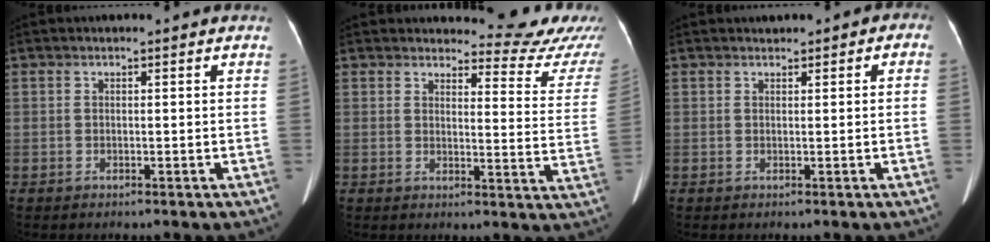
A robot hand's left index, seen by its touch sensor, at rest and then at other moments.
{"total": 12.8, "force": [12.7, 1.4, 0.7], "torque": [0.025, -0.092, 0.113]}
{"total": 1.7, "force": [0.7, 1.1, 1.1], "torque": [-0.011, 0.017, 0.009]}